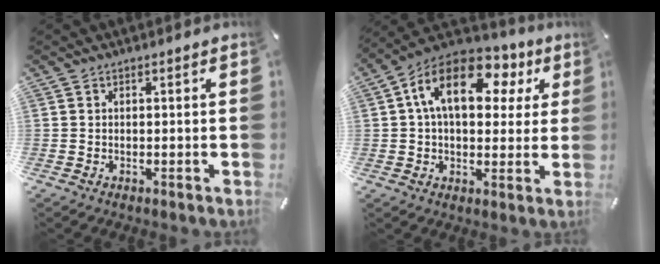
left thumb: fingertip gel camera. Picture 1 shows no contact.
{"total": 16.5, "force": [5.4, 10.1, 11.8], "torque": [-0.198, -0.004, 0.092]}